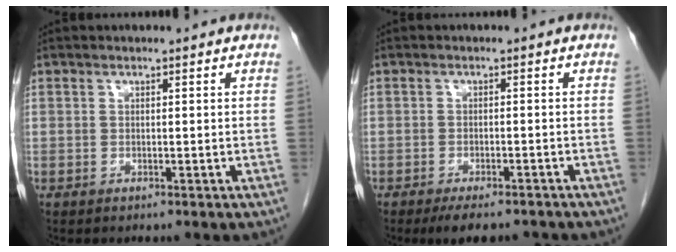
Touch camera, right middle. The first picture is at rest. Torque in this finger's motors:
{"motor_torque": [0.03, -0.03, 0.00, 0.02]}